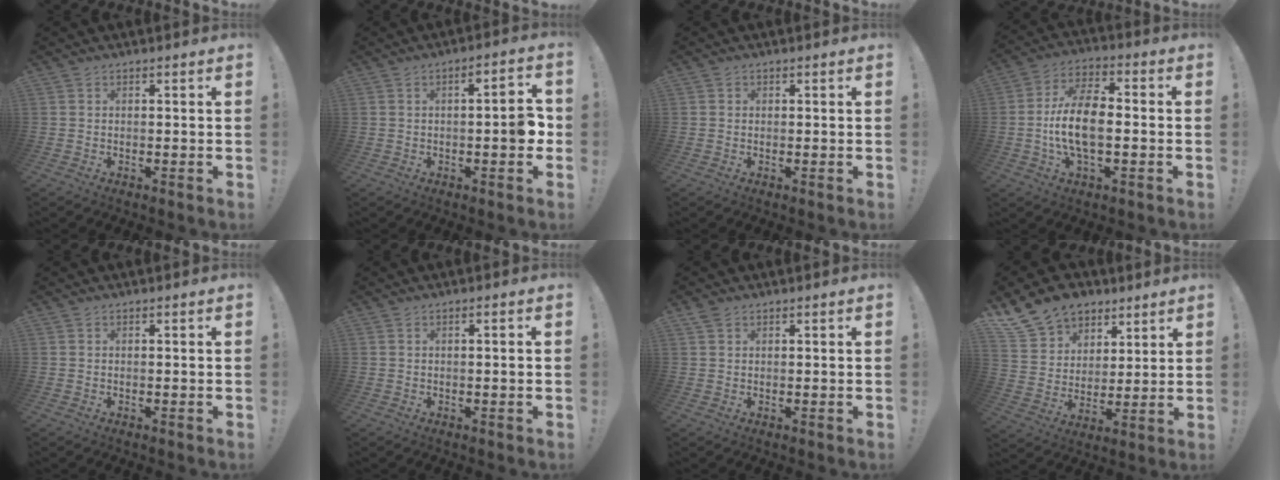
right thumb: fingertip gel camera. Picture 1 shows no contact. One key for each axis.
{"total": 6.7, "fx": -1.4, "fy": 1.9, "fz": 6.3, "tx": -0.069, "ty": 0.002, "tz": -0.027}
{"total": 0.7, "fx": 0.2, "fy": 0.6, "fz": 0.0, "tx": 0.001, "ty": 0.001, "tz": 0.003}
{"total": 13.4, "fx": -2.1, "fy": 6.6, "fz": 11.4, "tx": -0.220, "ty": 0.008, "tz": -0.039}
{"total": 0.0}
{"total": 1.9, "fx": -0.2, "fy": -0.5, "fz": 1.9, "tx": -0.033, "ty": -0.003, "tz": -0.004}
{"total": 1.5, "fx": 1.1, "fy": 0.9, "fz": 0.5, "tx": -0.012, "ty": 0.000, "tz": 0.021}
{"total": 14.5, "fx": 9.9, "fy": 9.6, "fz": 4.2, "tx": -0.074, "ty": -0.065, "tz": 0.194}